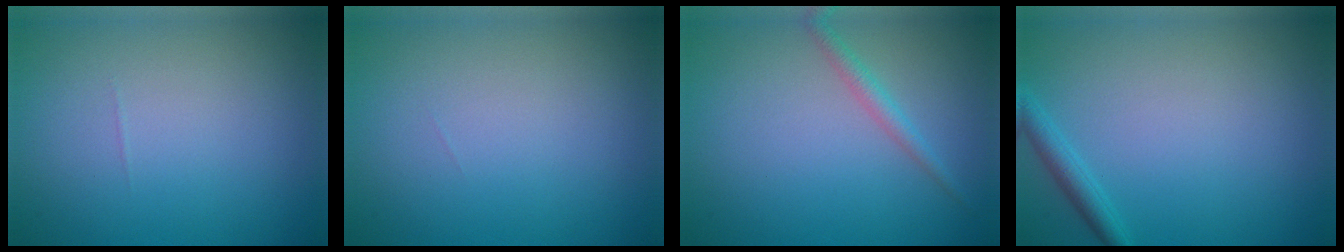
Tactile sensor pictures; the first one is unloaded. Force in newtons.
{"total": 0.0}
{"total": 1.6, "press": 1.6, "slide": 0.0}
{"total": 1.8, "press": 1.8, "slide": 0.1}